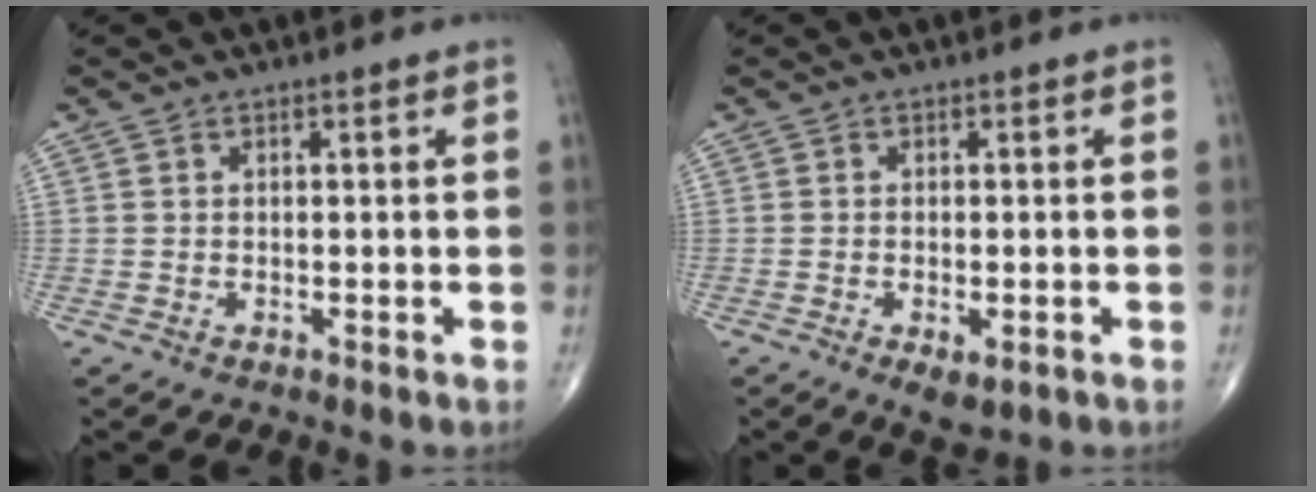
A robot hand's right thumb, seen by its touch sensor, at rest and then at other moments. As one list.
[{"total": 3.7, "force": [-1.5, 1.5, 3.0], "torque": [-0.048, -0.005, -0.018]}]